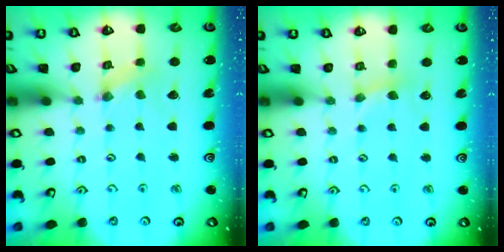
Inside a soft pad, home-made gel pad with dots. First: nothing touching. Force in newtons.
{"total": 1.9, "press": 1.8, "slide": 0.4}